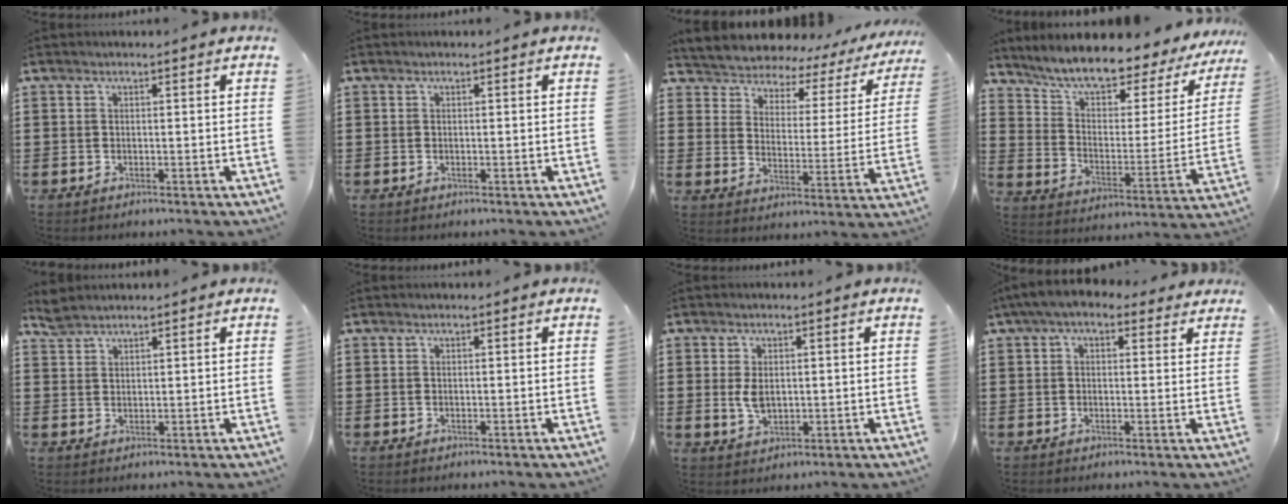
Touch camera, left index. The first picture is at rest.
{"total": 0.0}
{"total": 4.0, "force": [4.0, 0.8, -0.1], "torque": [-0.029, -0.038, 0.061]}
{"total": 8.1, "force": [7.2, 1.3, 3.5], "torque": [-0.093, -0.052, 0.118]}
{"total": 2.6, "force": [2.5, 0.5, 0.7], "torque": [-0.018, 0.000, 0.050]}
{"total": 0.0}
{"total": 3.7, "force": [0.3, 2.2, 2.9], "torque": [-0.074, 0.000, 0.001]}
{"total": 4.3, "force": [3.1, 1.8, 2.5], "torque": [-0.059, 0.001, 0.055]}